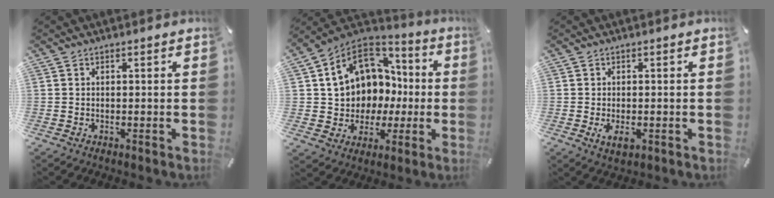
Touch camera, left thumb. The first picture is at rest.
{"total": 12.5, "force": [3.8, 11.0, 4.6], "torque": [-0.092, -0.030, 0.083]}
{"total": 3.1, "force": [-0.9, 1.7, 2.5], "torque": [-0.055, -0.002, -0.016]}